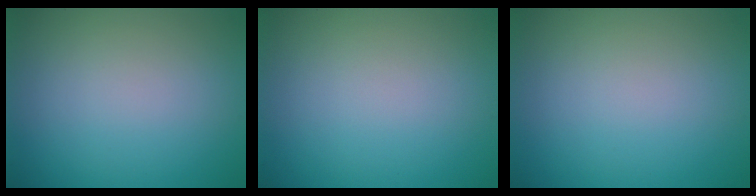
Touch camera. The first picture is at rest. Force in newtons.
{"total": 0.0}
{"total": 0.0}